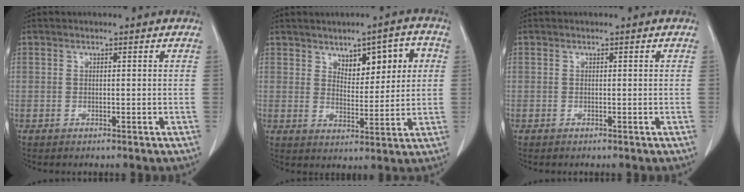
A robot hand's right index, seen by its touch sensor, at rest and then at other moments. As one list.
[{"total": 8.0, "force": [3.1, 3.3, 6.7], "torque": [-0.087, 0.015, 0.050]}, {"total": 0.0}]